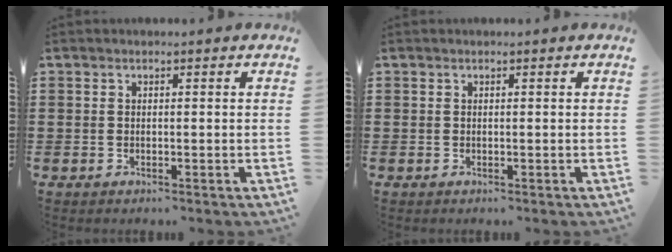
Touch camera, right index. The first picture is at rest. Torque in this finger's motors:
{"motor_torque": [0.06, 0.72, 0.00, 0.00]}